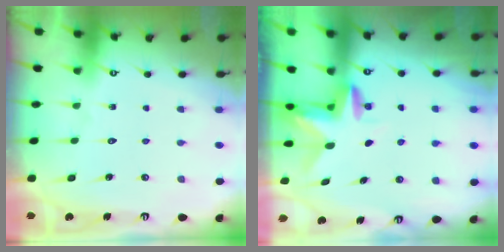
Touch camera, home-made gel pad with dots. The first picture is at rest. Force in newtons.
{"total": 3.3, "press": 3.3, "slide": 0.3}